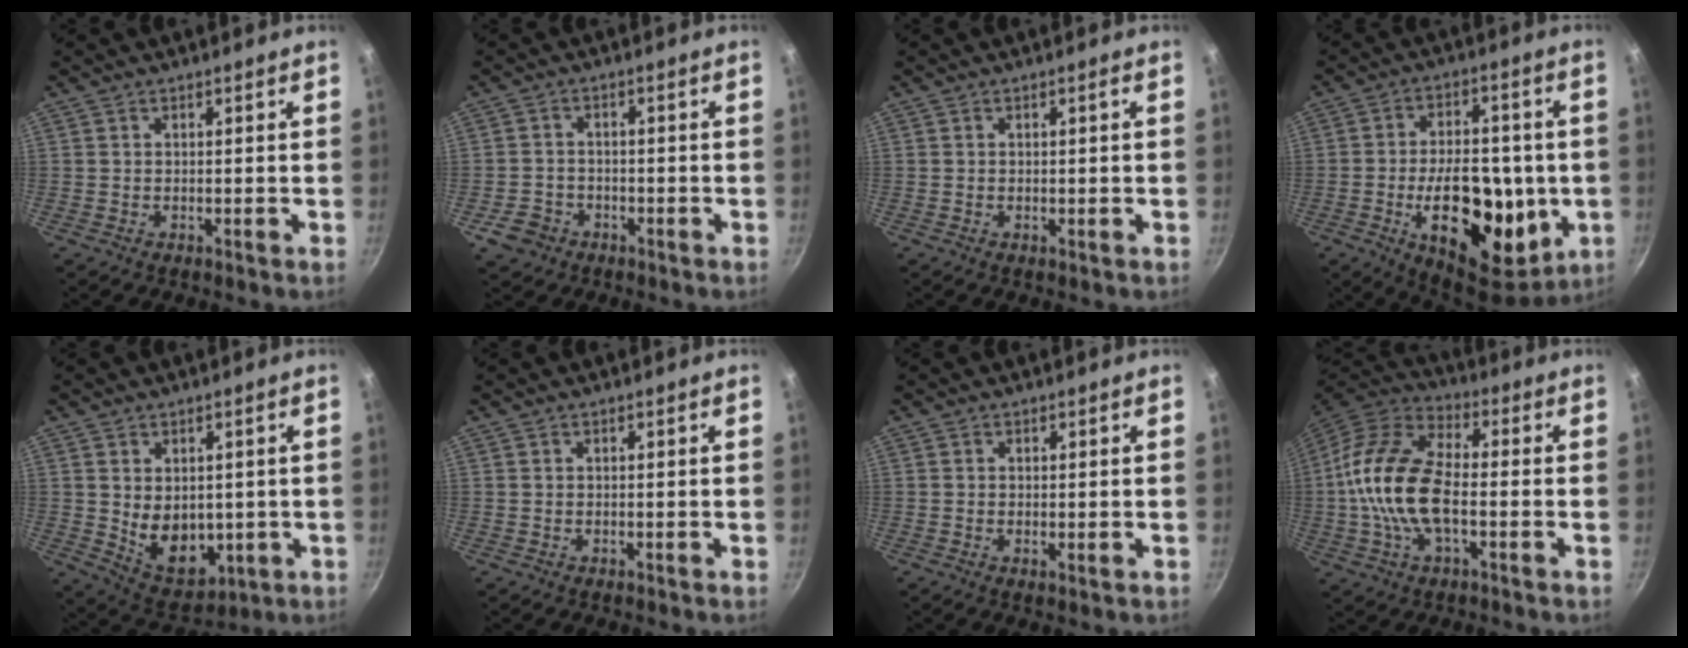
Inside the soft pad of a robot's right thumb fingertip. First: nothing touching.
{"total": 4.9, "force": [-2.6, 3.9, 1.5], "torque": [-0.022, 0.027, -0.040]}
{"total": 1.0, "force": [-0.1, 0.0, 1.0], "torque": [-0.016, 0.000, -0.003]}
{"total": 23.2, "force": [-4.2, 13.1, 18.7], "torque": [-0.243, 0.007, -0.049]}
{"total": 10.0, "force": [0.0, 7.1, 7.1], "torque": [-0.086, -0.019, 0.028]}
{"total": 0.0}
{"total": 0.8, "force": [-0.1, 0.2, 0.8], "torque": [-0.015, -0.004, -0.003]}
{"total": 17.8, "force": [-1.8, 9.0, 15.2], "torque": [-0.286, 0.035, -0.049]}